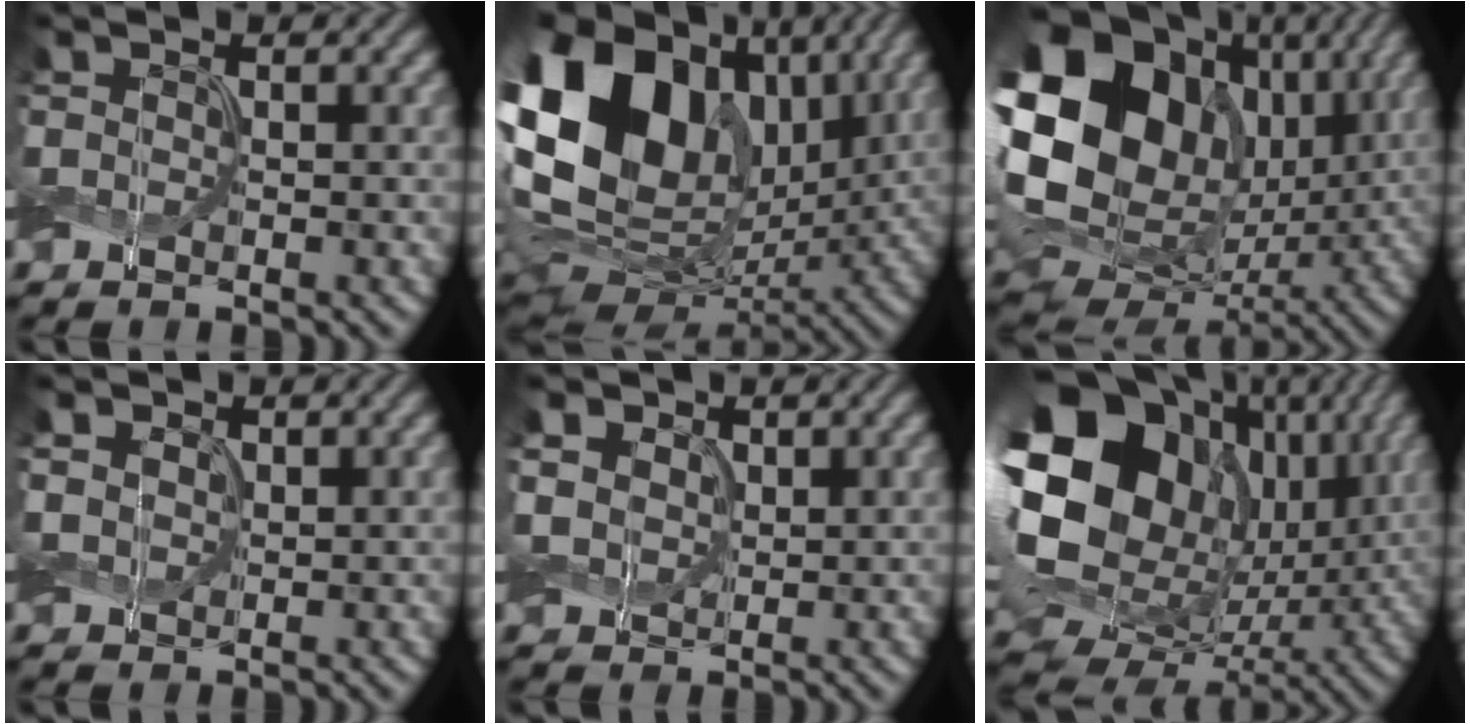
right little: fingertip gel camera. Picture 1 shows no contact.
{"total": 19.6, "force": [4.4, 14.2, 12.7], "torque": [-0.255, 0.022, 0.087]}
{"total": 20.6, "force": [4.2, 15.8, 12.5], "torque": [-0.264, 0.017, 0.082]}
{"total": 1.7, "force": [0.5, 1.5, 0.8], "torque": [-0.023, -0.001, 0.007]}
{"total": 3.6, "force": [1.2, 2.9, 1.8], "torque": [-0.060, 0.004, 0.019]}
{"total": 23.1, "force": [4.2, 18.0, 13.9], "torque": [-0.306, -0.006, 0.074]}